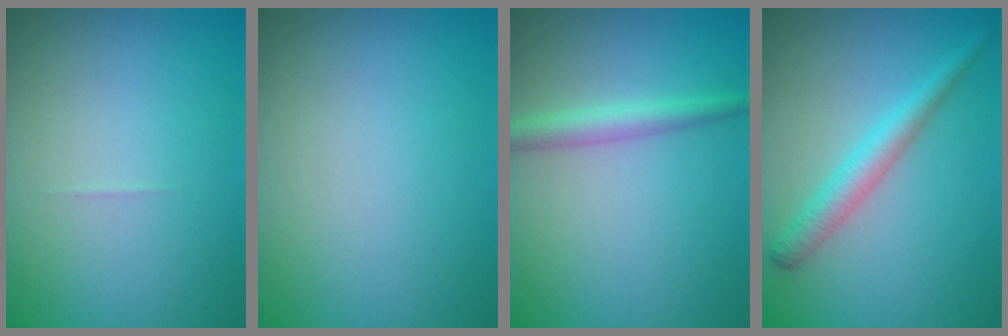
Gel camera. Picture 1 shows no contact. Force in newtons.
{"total": 0.0}
{"total": 2.1, "press": 2.1, "slide": 0.1}
{"total": 2.7, "press": 2.7, "slide": 0.1}